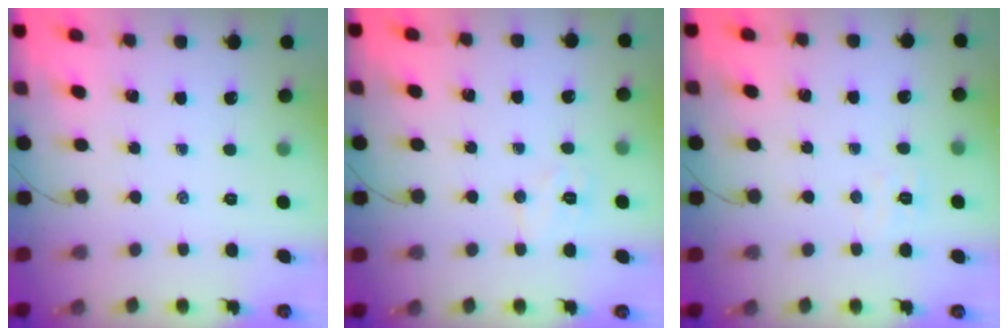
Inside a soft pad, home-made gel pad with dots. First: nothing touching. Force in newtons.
{"total": 5.8, "press": 5.7, "slide": 1.0}
{"total": 3.3, "press": 3.2, "slide": 0.9}